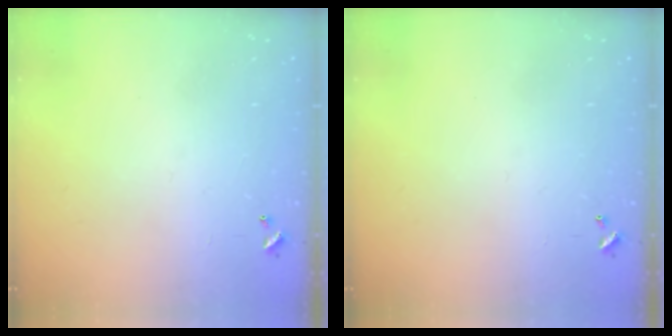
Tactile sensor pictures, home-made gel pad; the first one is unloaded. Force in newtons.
{"total": 0.0}